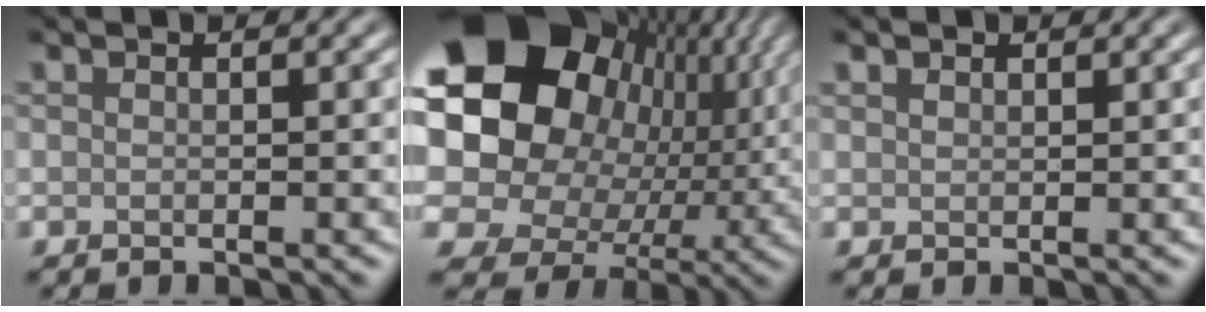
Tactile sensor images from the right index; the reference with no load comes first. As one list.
[{"total": 21.6, "force": [5.0, 17.0, 12.4], "torque": [-0.240, 0.014, 0.073]}, {"total": 0.8, "force": [0.6, 0.4, 0.3], "torque": [-0.007, 0.001, 0.011]}]